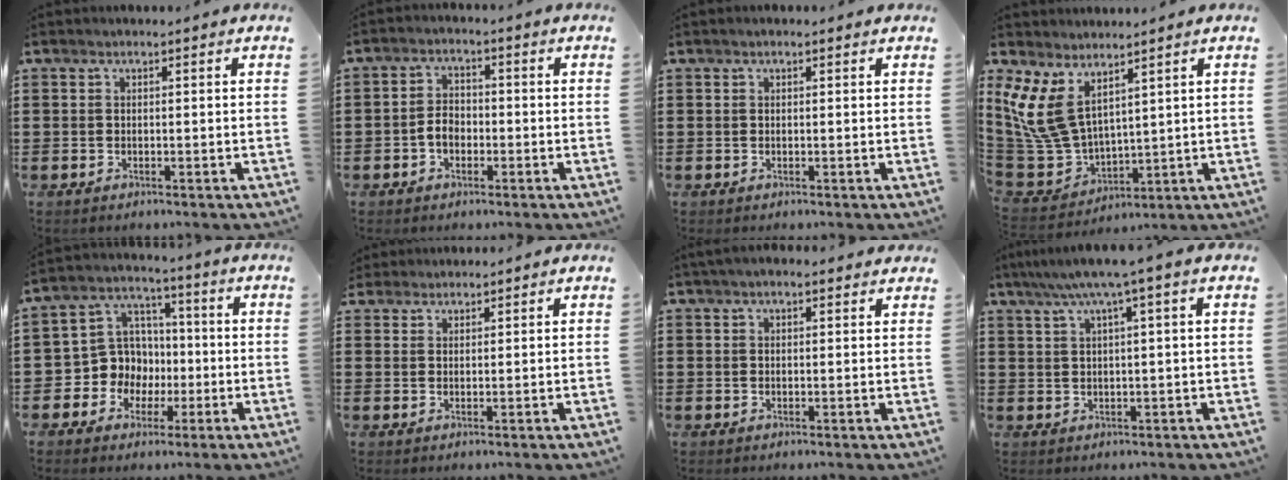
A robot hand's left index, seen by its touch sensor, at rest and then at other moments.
{"total": 3.2, "force": [-1.2, 2.2, 2.1], "torque": [-0.055, 0.001, -0.029]}
{"total": 0.0}
{"total": 10.2, "force": [5.1, 5.7, 6.7], "torque": [-0.196, -0.029, 0.092]}
{"total": 8.2, "force": [-1.1, 7.9, 1.7], "torque": [-0.084, 0.002, -0.020]}
{"total": 1.7, "force": [1.6, 0.6, -0.2], "torque": [-0.003, 0.005, 0.032]}
{"total": 2.3, "force": [1.8, 0.6, 1.3], "torque": [-0.028, 0.006, 0.033]}
{"total": 4.7, "force": [2.4, -0.5, 4.1], "torque": [-0.084, -0.003, 0.038]}